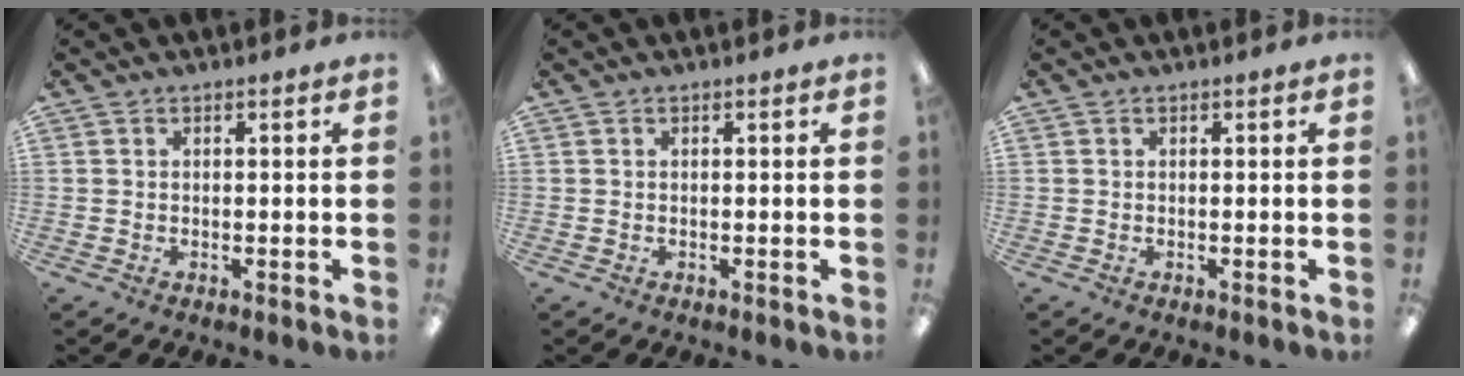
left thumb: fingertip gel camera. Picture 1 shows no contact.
{"total": 0.0}
{"total": 0.0}